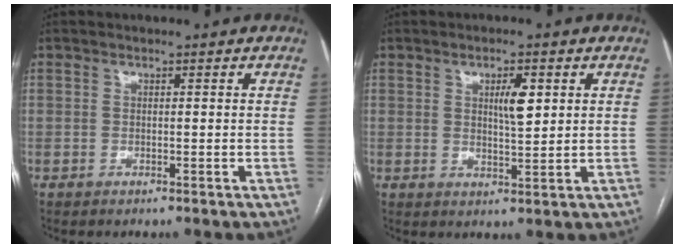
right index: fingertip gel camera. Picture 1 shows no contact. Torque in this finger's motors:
{"motor_torque": [0.23, 0.01, 0.16, 0.07]}